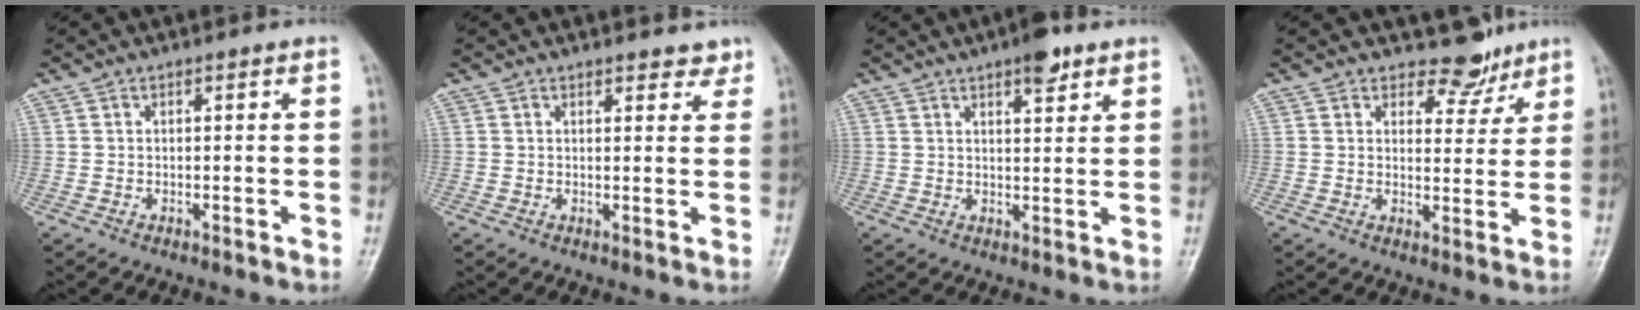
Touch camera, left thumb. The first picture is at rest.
{"total": 3.5, "force": [3.0, 1.5, 1.0], "torque": [0.014, -0.015, 0.030]}
{"total": 5.3, "force": [3.5, 1.8, 3.6], "torque": [-0.040, -0.016, 0.047]}
{"total": 5.3, "force": [4.5, 2.8, 0.6], "torque": [0.020, -0.037, 0.063]}